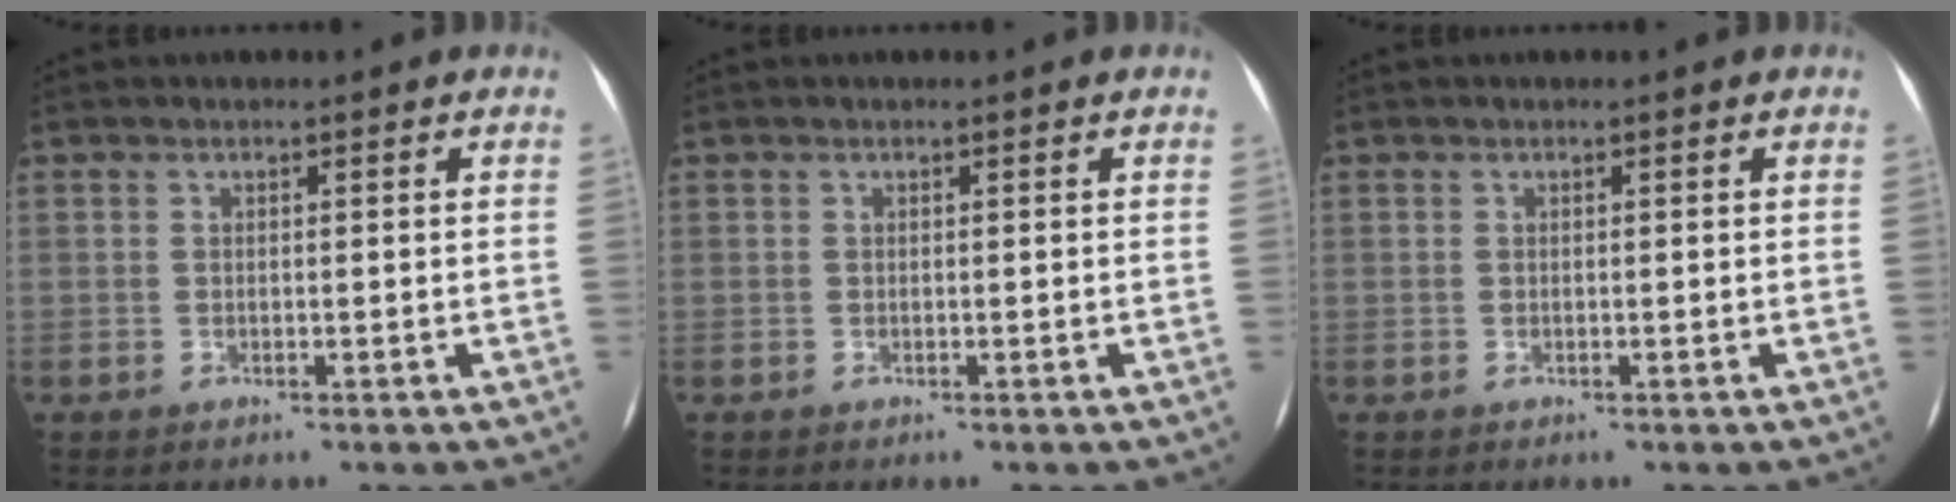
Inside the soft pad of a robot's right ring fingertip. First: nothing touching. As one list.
[{"total": 0.0}, {"total": 0.0}]